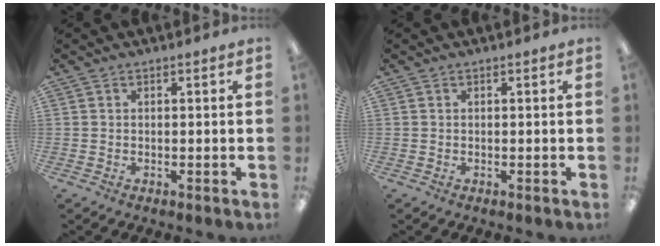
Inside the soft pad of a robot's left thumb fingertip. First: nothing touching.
{"total": 0.0}